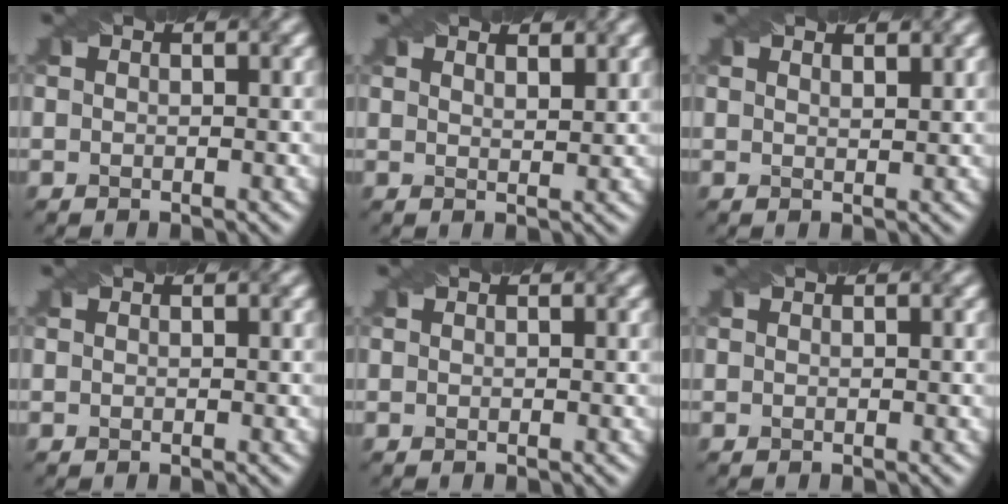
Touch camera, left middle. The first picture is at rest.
{"total": 2.7, "force": [2.1, 0.8, 1.5], "torque": [-0.003, 0.007, 0.014]}
{"total": 1.9, "force": [1.6, 0.5, 1.0], "torque": [-0.004, 0.000, 0.011]}
{"total": 0.0}
{"total": 0.0}
{"total": 0.0}